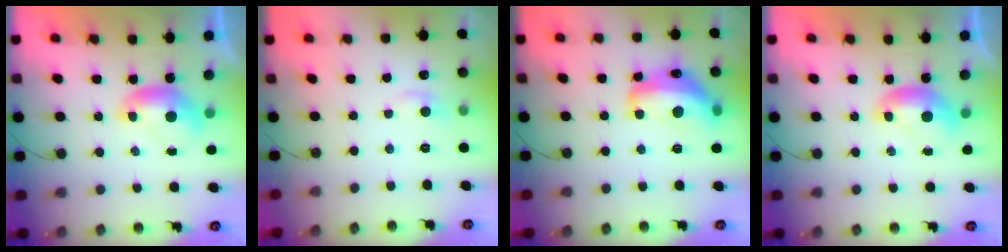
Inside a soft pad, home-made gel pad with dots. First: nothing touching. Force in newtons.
{"total": 1.7, "press": 1.4, "slide": 0.9}
{"total": 11.9, "press": 11.9, "slide": 0.9}
{"total": 0.0}